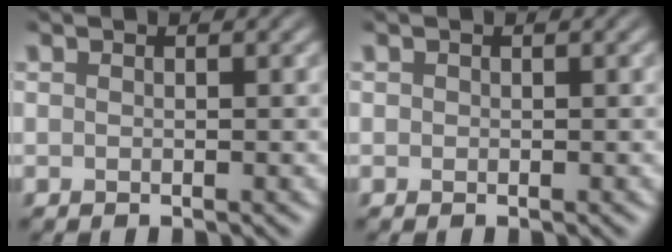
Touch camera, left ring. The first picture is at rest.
{"total": 0.0}